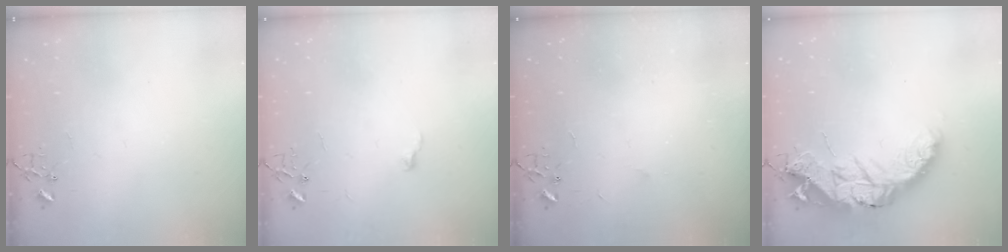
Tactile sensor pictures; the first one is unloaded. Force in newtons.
{"total": 3.5, "press": 3.5, "slide": 0.4}
{"total": 2.2, "press": 2.2, "slide": 0.3}
{"total": 21.4, "press": 21.3, "slide": 1.7}